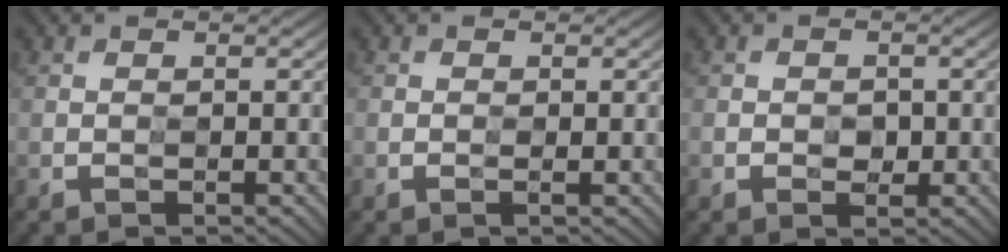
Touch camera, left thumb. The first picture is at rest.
{"total": 0.0}
{"total": 1.2, "force": [-0.2, 1.1, 0.3], "torque": [0.004, 0.001, -0.004]}